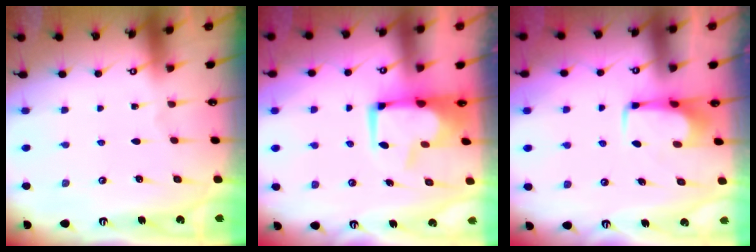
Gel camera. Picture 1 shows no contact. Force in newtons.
{"total": 7.6, "press": 7.6, "slide": 0.4}
{"total": 1.6, "press": 1.5, "slide": 0.5}